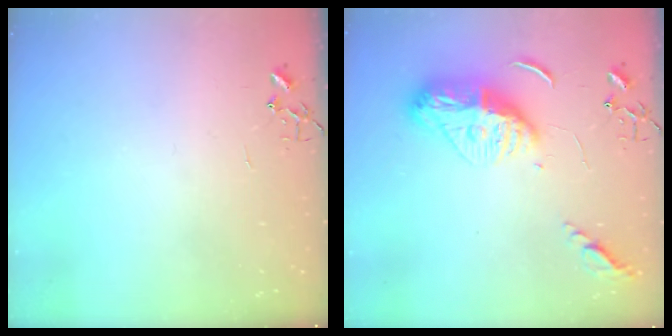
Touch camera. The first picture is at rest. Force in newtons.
{"total": 13.7, "press": 13.7, "slide": 1.4}